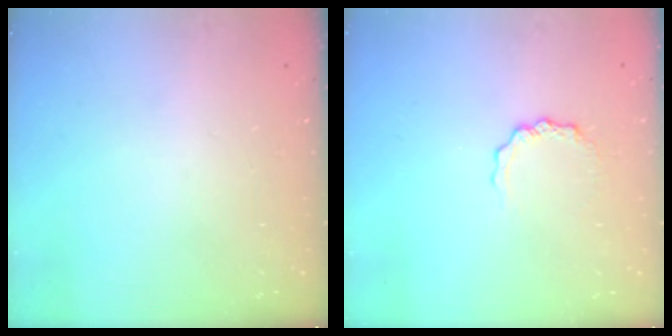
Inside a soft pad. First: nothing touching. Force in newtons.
{"total": 4.2, "press": 4.1, "slide": 0.5}